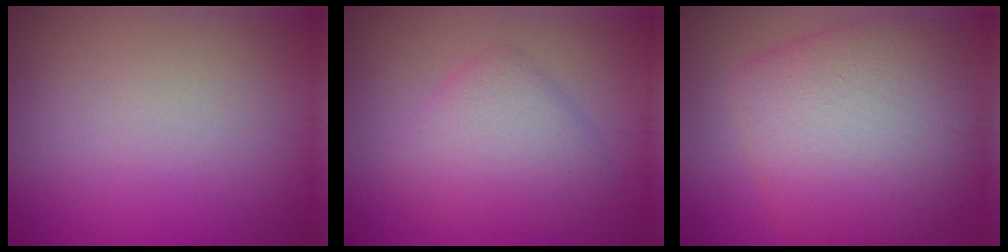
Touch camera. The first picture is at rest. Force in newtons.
{"total": 4.5, "press": 4.5, "slide": 0.3}
{"total": 9.3, "press": 9.3, "slide": 0.3}